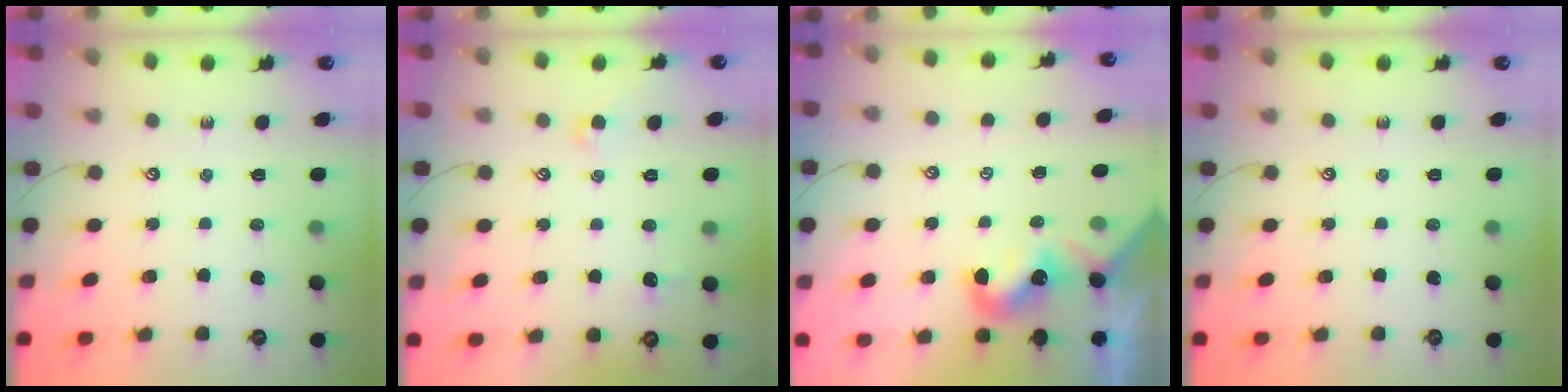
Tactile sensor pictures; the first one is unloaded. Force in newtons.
{"total": 1.1, "press": 0.9, "slide": 0.5}
{"total": 0.7, "press": 0.6, "slide": 0.4}
{"total": 0.0}